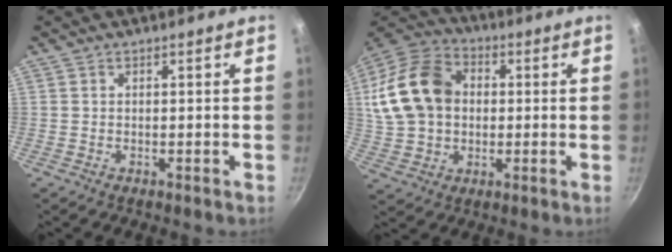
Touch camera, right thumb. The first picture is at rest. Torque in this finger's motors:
{"motor_torque": [1.65, 1.94, 0.62, -0.41, 0.36]}